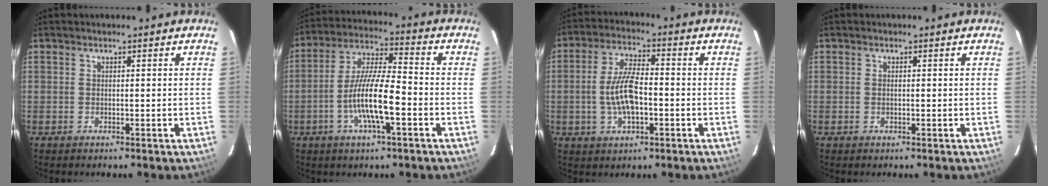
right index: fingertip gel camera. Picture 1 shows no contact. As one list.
[{"total": 11.9, "force": [-4.1, 2.0, 10.9], "torque": [-0.218, -0.001, -0.081]}, {"total": 9.0, "force": [-1.7, 3.5, 8.1], "torque": [-0.162, 0.006, -0.031]}, {"total": 0.6, "force": [0.0, 0.2, 0.5], "torque": [-0.011, 0.002, 0.000]}]